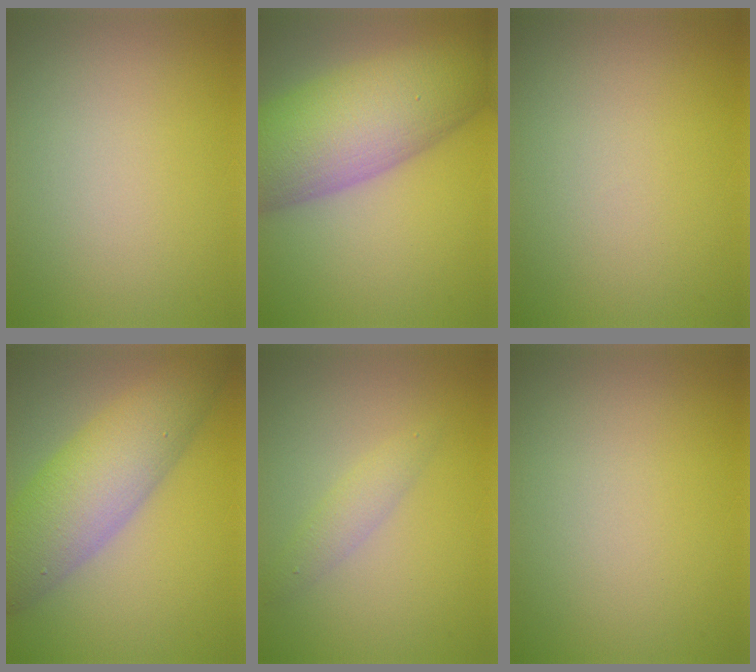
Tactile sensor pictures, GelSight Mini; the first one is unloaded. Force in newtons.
{"total": 11.9, "press": 11.9, "slide": 0.4}
{"total": 0.0}
{"total": 8.0, "press": 8.0, "slide": 0.2}
{"total": 1.6, "press": 1.6, "slide": 0.0}
{"total": 0.0}